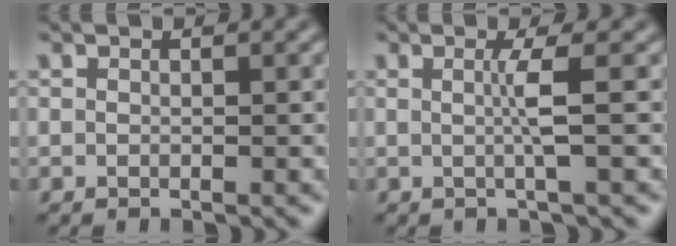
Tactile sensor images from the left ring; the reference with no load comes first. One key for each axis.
{"total": 2.2, "fx": 0.0, "fy": 0.2, "fz": 2.2, "tx": -0.049, "ty": 0.000, "tz": -0.003}